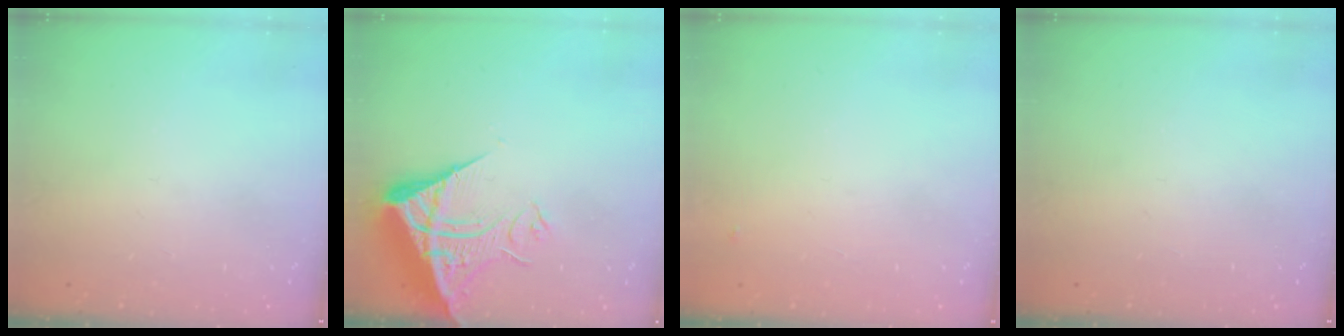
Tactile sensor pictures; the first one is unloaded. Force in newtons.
{"total": 10.6, "press": 10.5, "slide": 1.1}
{"total": 2.8, "press": 2.8, "slide": 0.4}
{"total": 0.0}